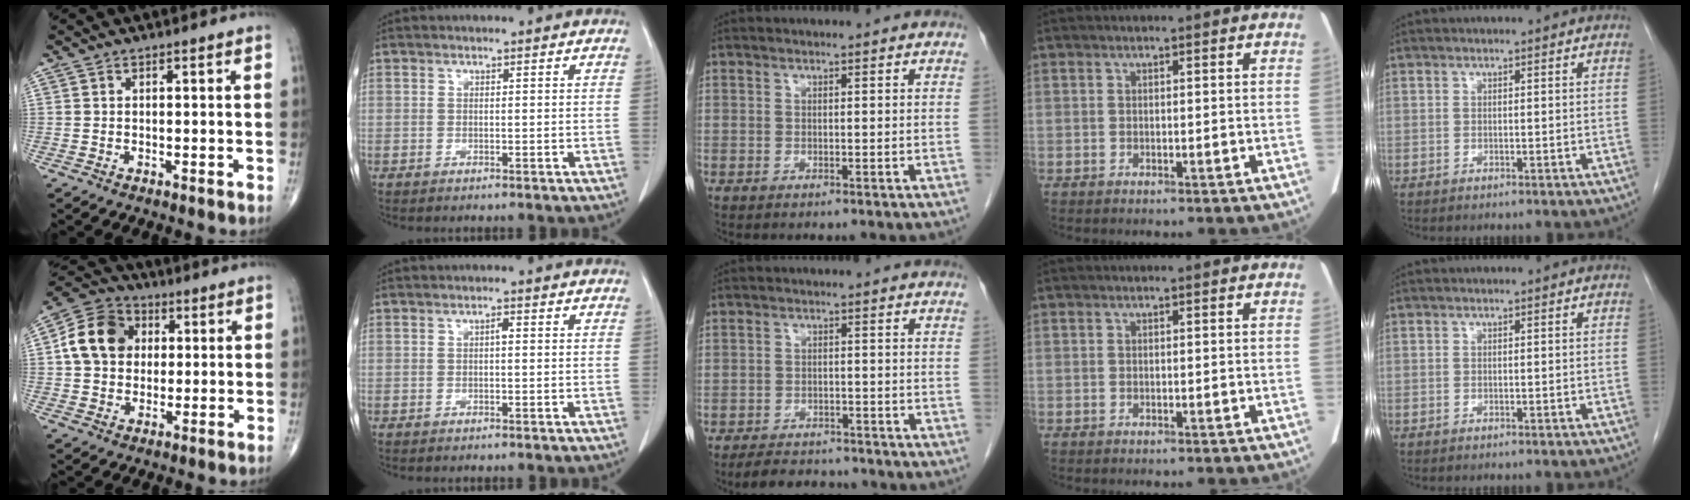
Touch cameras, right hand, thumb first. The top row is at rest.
{"thumb": {"total": 11.8, "force": [1.9, 9.5, 6.7], "torque": [-0.103, 0.012, 0.023]}, "index": {"total": 0.8, "force": [0.1, 0.2, 0.7], "torque": [-0.014, 0.002, 0.001]}, "middle": {"total": 6.4, "force": [-5.8, 2.1, 1.7], "torque": [-0.029, -0.009, -0.083]}}